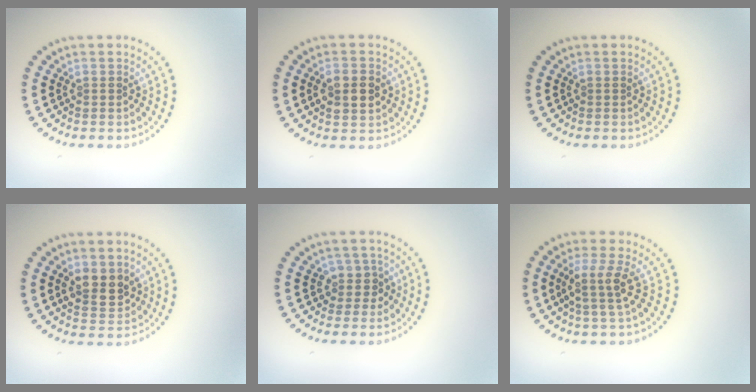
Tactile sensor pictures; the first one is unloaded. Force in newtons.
{"total": 2.7, "press": 2.7, "slide": 0.1}
{"total": 0.0}
{"total": 3.0, "press": 2.9, "slide": 0.8}
{"total": 1.8, "press": 1.4, "slide": 1.2}
{"total": 2.6, "press": 1.8, "slide": 1.8}